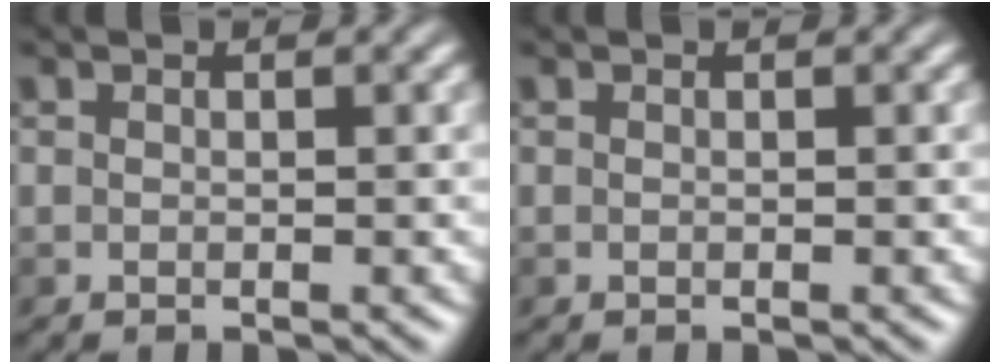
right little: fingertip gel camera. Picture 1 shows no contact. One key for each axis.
{"total": 0.0}